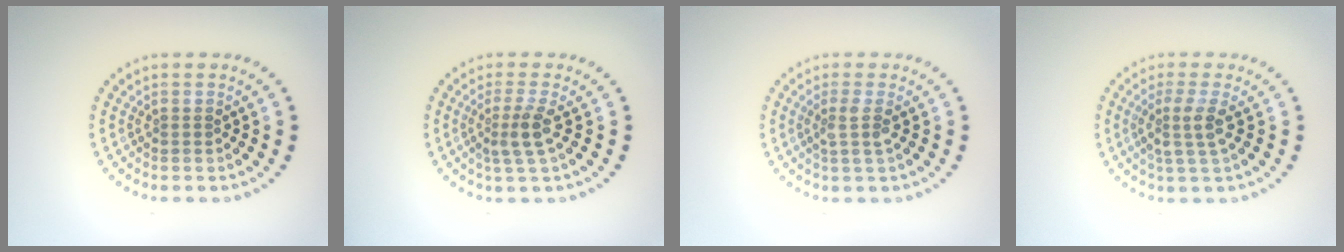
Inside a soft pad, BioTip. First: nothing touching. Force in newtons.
{"total": 2.5, "press": 1.9, "slide": 1.6}
{"total": 1.7, "press": 1.3, "slide": 1.1}
{"total": 2.6, "press": 2.1, "slide": 1.6}